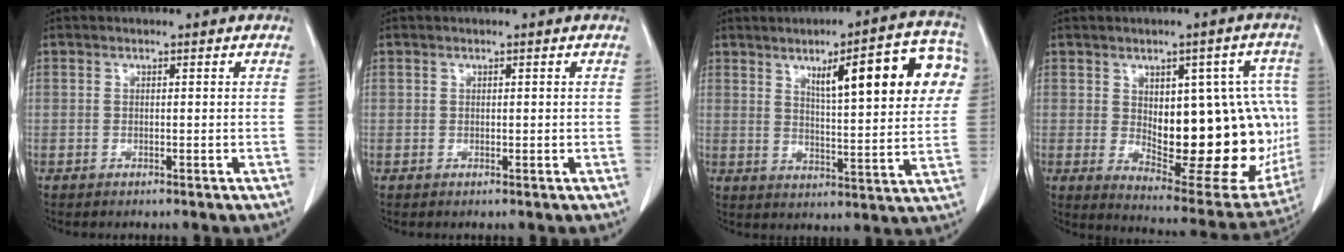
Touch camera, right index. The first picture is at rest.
{"total": 0.6, "force": [0.2, 0.5, 0.4], "torque": [-0.002, -0.001, 0.004]}
{"total": 16.6, "force": [6.0, 3.1, 15.2], "torque": [-0.195, 0.022, 0.079]}
{"total": 21.5, "force": [-0.2, 8.9, 19.6], "torque": [-0.219, 0.012, 0.026]}